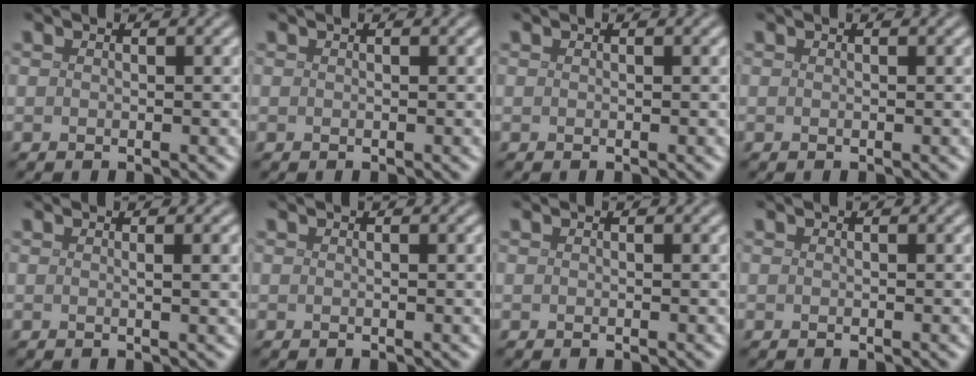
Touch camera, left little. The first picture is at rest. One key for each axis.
{"total": 0.0}
{"total": 0.0}
{"total": 0.0}
{"total": 2.2, "fx": 0.4, "fy": 0.7, "fz": 2.0, "tx": -0.017, "ty": 0.003, "tz": 0.000}
{"total": 0.8, "fx": 0.1, "fy": 0.2, "fz": 0.7, "tx": -0.005, "ty": 0.002, "tz": 0.000}
{"total": 0.0}
{"total": 0.0}